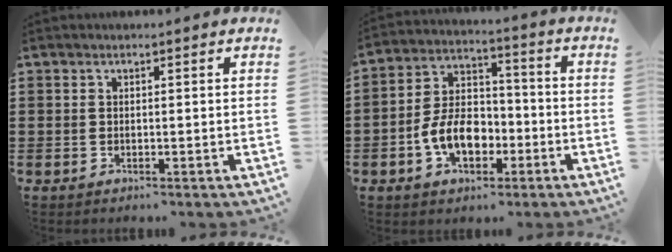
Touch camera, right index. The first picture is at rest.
{"total": 8.7, "force": [-2.9, 5.7, 5.9], "torque": [-0.122, 0.008, -0.058]}